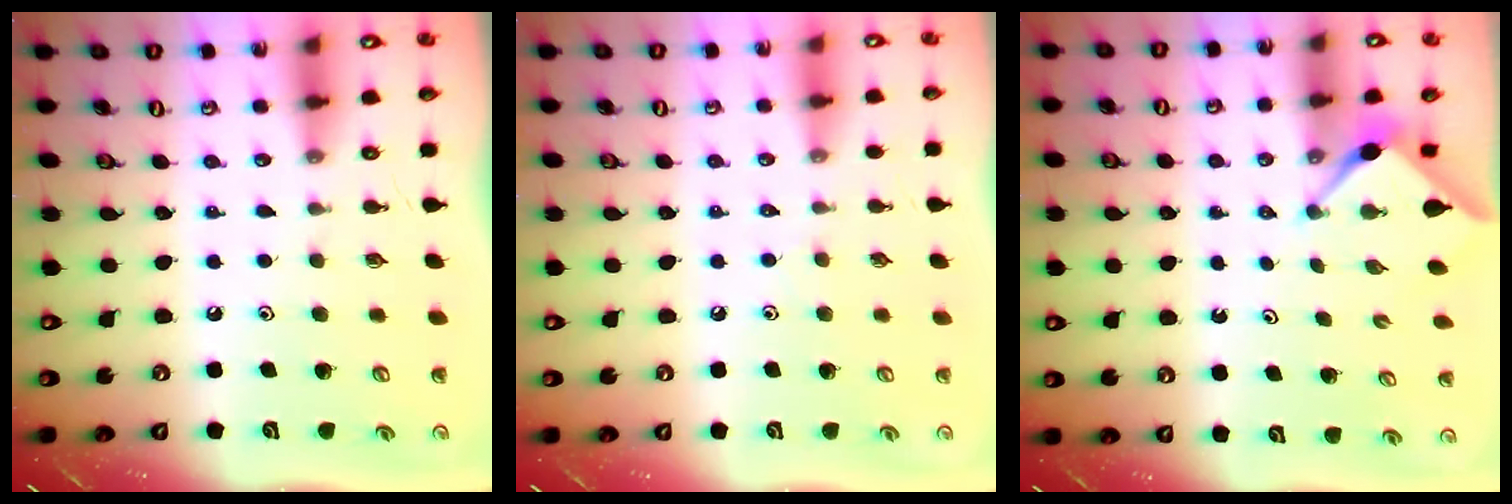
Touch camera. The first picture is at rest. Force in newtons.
{"total": 2.1, "press": 2.1, "slide": 0.4}
{"total": 3.1, "press": 3.1, "slide": 0.3}